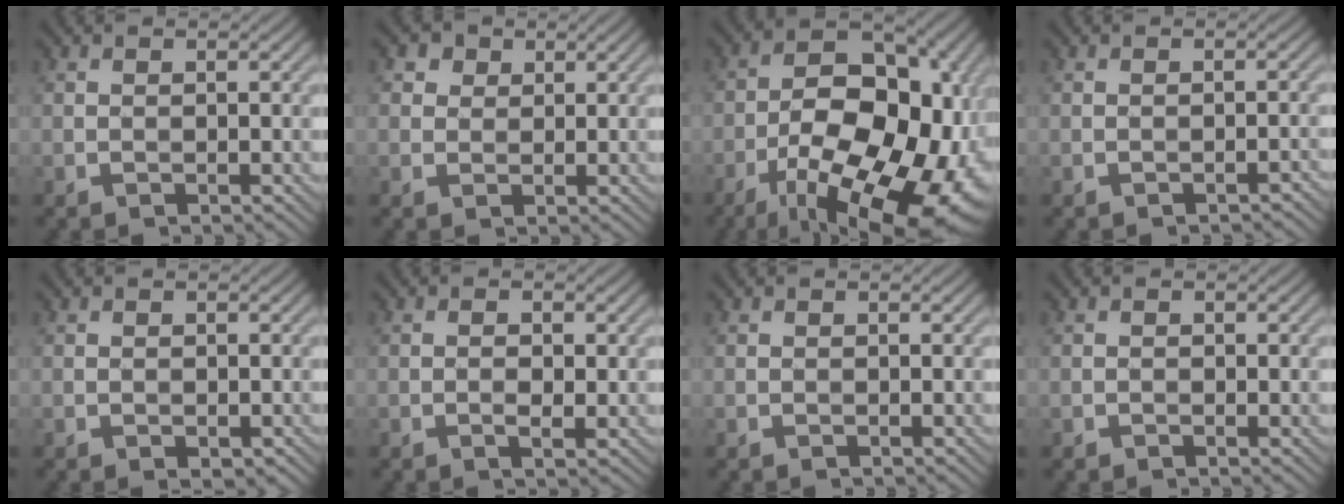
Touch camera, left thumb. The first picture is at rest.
{"total": 2.9, "force": [1.6, 2.2, 1.0], "torque": [-0.021, 0.002, 0.024]}
{"total": 21.2, "force": [-8.6, 11.6, 15.5], "torque": [-0.229, -0.019, -0.110]}
{"total": 0.7, "force": [-0.7, -0.1, 0.1], "torque": [-0.001, 0.006, -0.010]}
{"total": 0.7, "force": [-0.3, 0.4, 0.4], "torque": [-0.006, 0.000, -0.004]}
{"total": 2.0, "force": [-0.3, 0.8, 1.8], "torque": [-0.031, 0.001, -0.004]}
{"total": 0.0}
{"total": 0.5, "force": [-0.2, 0.4, 0.3], "torque": [-0.005, 0.000, -0.004]}